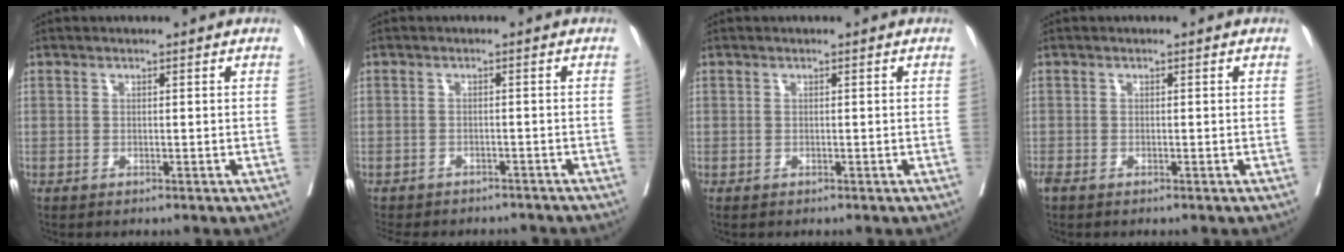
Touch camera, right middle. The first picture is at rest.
{"total": 9.4, "force": [-8.1, 4.1, 2.3], "torque": [-0.040, -0.002, -0.099]}
{"total": 0.0}
{"total": 0.6, "force": [-0.5, 0.1, 0.3], "torque": [-0.019, -0.005, -0.009]}